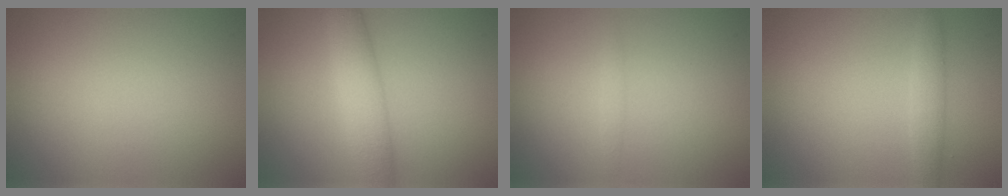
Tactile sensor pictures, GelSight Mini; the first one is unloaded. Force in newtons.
{"total": 4.1, "press": 4.1, "slide": 0.1}
{"total": 0.7, "press": 0.7, "slide": 0.0}
{"total": 1.9, "press": 1.9, "slide": 0.0}